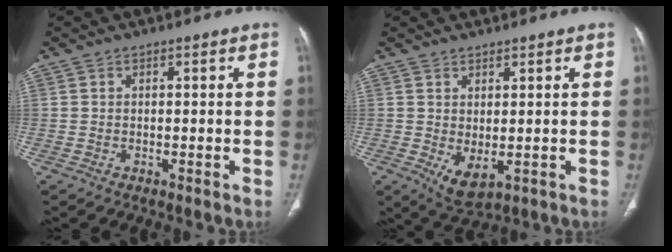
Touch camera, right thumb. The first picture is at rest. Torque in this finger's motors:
{"motor_torque": [-0.27, 0.41, 0.15, -0.13, 0.19]}